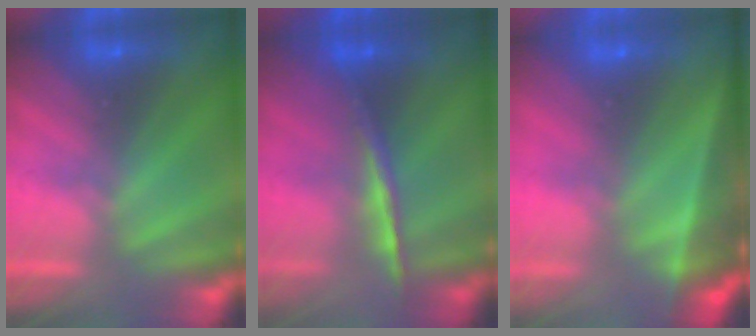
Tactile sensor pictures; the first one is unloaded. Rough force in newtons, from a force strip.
{"total": 1.5}
{"total": 14.6}